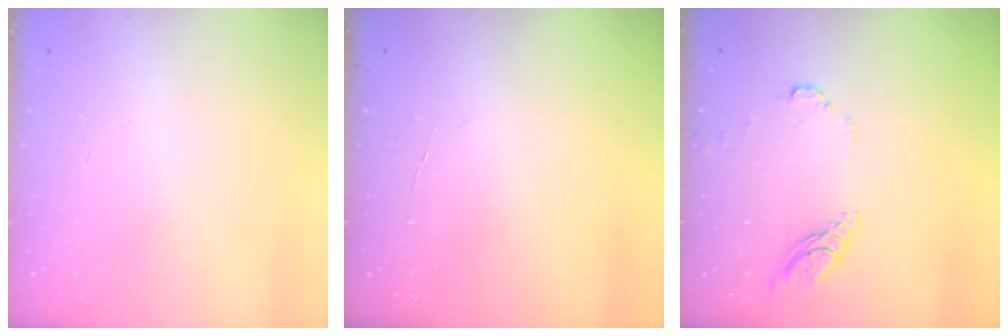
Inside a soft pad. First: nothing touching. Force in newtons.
{"total": 2.1, "press": 2.1, "slide": 0.2}
{"total": 8.9, "press": 8.9, "slide": 0.9}